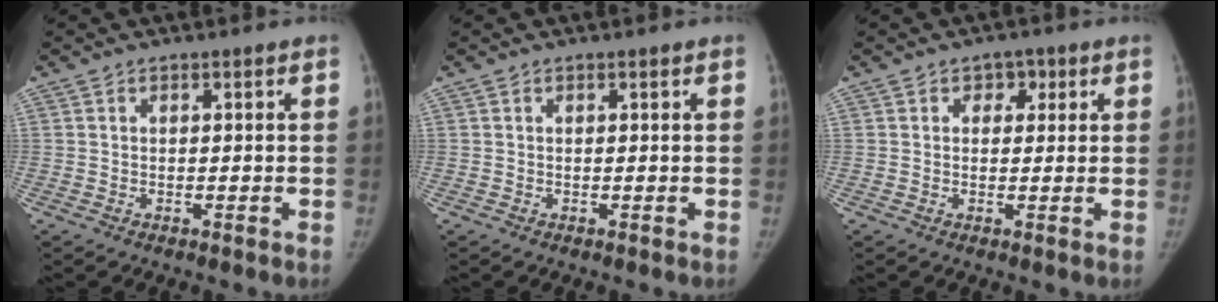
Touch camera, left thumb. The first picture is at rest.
{"total": 0.0}
{"total": 3.0, "force": [1.2, 2.3, 1.5], "torque": [0.005, 0.000, 0.012]}